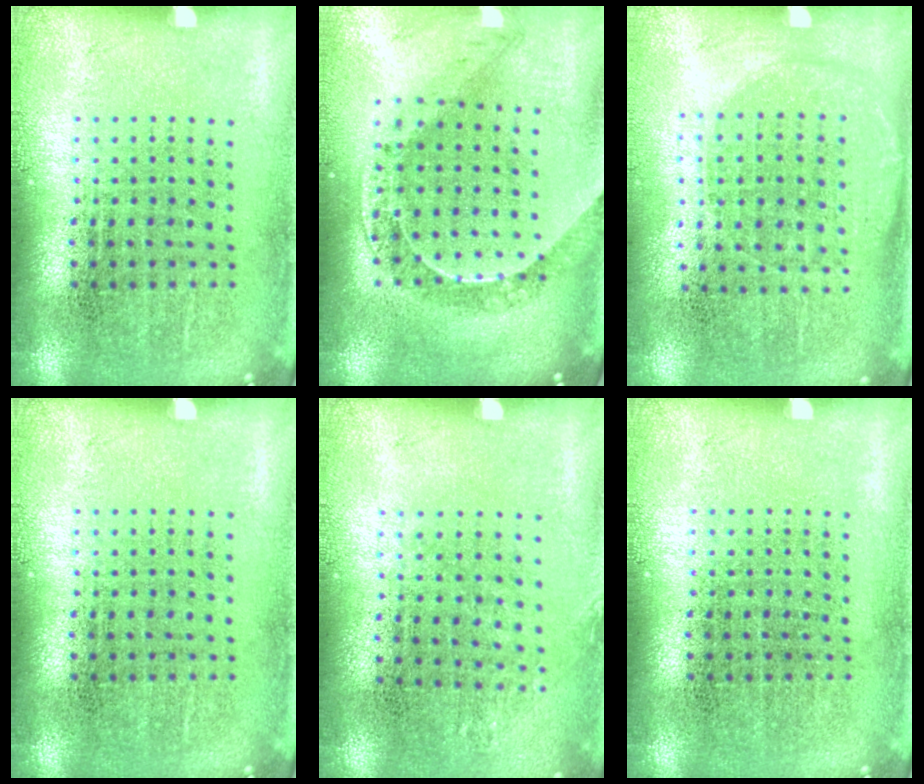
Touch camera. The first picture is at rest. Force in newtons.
{"total": 0.7, "press": 0.7, "slide": 0.1}
{"total": 1.3, "press": 1.1, "slide": 0.6}
{"total": 0.0}
{"total": 0.8, "press": 0.7, "slide": 0.3}
{"total": 0.0}